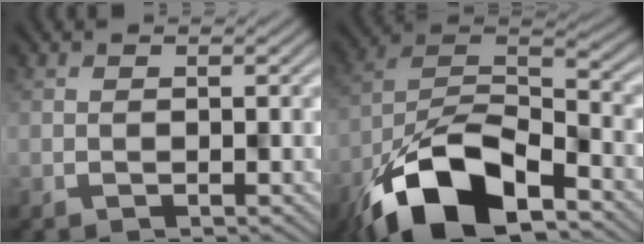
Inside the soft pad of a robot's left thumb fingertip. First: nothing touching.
{"total": 14.0, "force": [-9.2, 6.0, 8.7], "torque": [-0.169, -0.017, -0.173]}